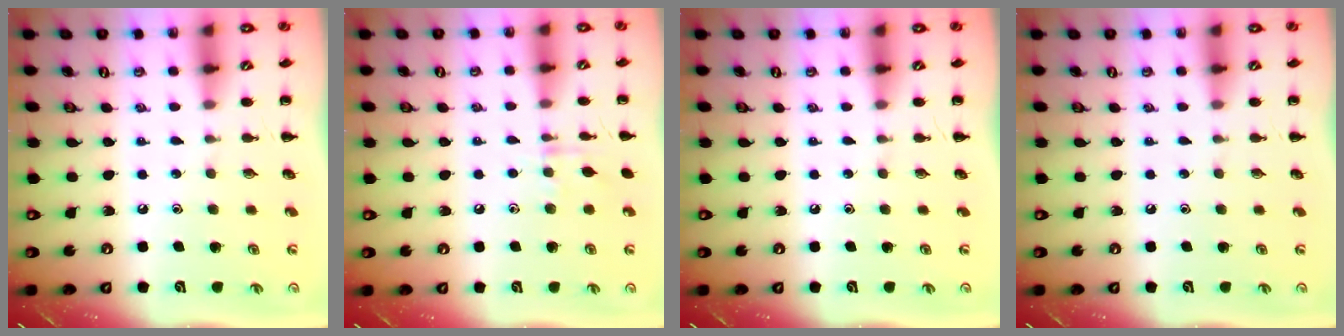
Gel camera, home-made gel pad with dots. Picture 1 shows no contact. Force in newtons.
{"total": 6.3, "press": 6.2, "slide": 1.0}
{"total": 0.0}
{"total": 0.0}